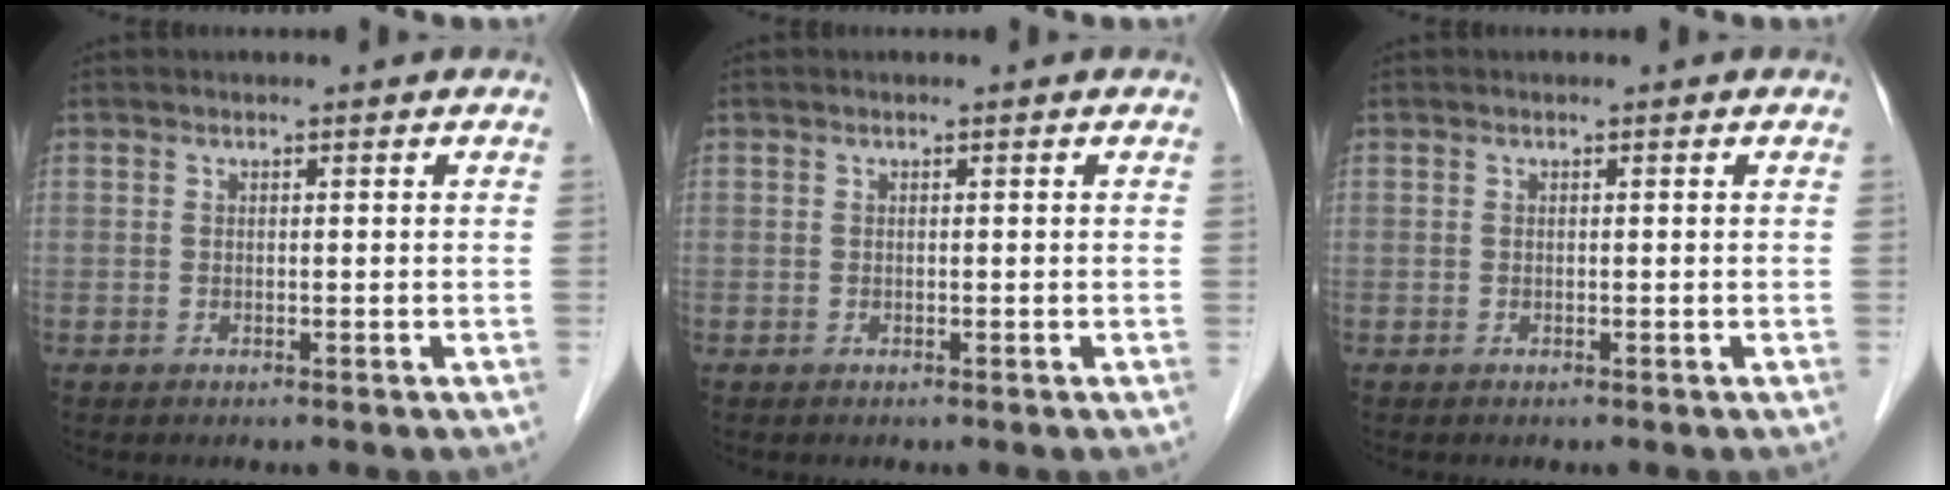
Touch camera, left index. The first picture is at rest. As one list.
[{"total": 0.0}, {"total": 0.0}]